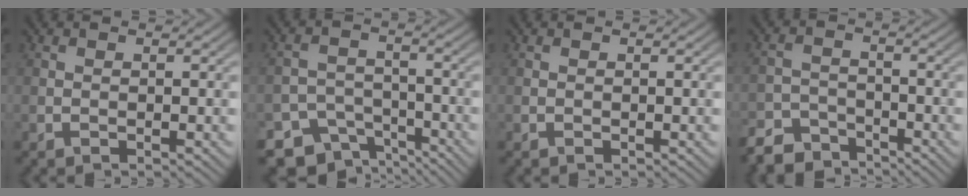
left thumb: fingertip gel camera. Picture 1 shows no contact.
{"total": 7.1, "force": [-5.3, 4.2, 2.1], "torque": [-0.030, -0.011, -0.087]}
{"total": 0.0}
{"total": 5.8, "force": [-4.9, 2.5, 1.7], "torque": [-0.032, -0.007, -0.100]}